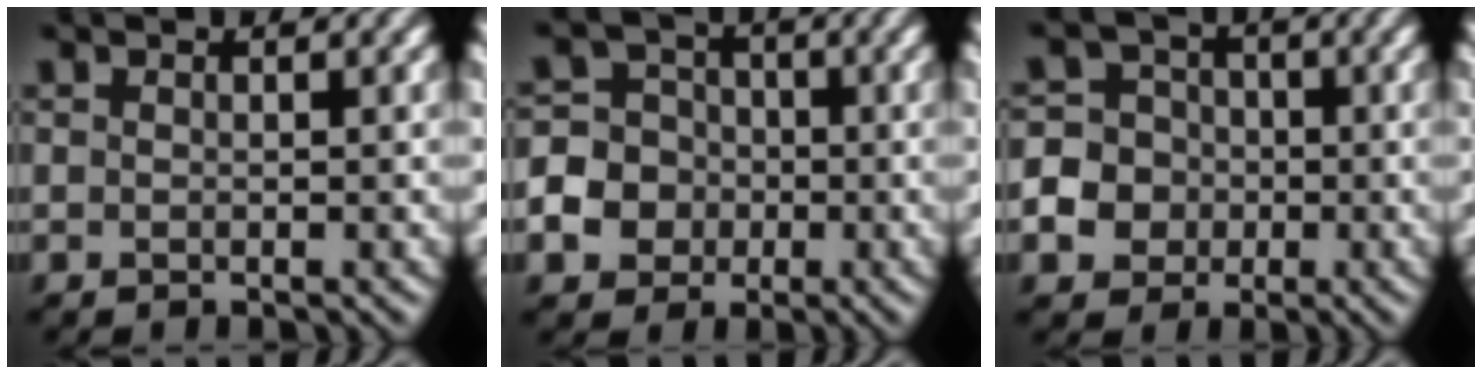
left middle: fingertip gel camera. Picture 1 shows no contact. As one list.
[{"total": 8.4, "force": [-2.7, 7.7, 2.0], "torque": [-0.043, -0.009, -0.075]}, {"total": 9.3, "force": [-2.9, 8.6, 2.1], "torque": [-0.059, -0.013, -0.075]}]